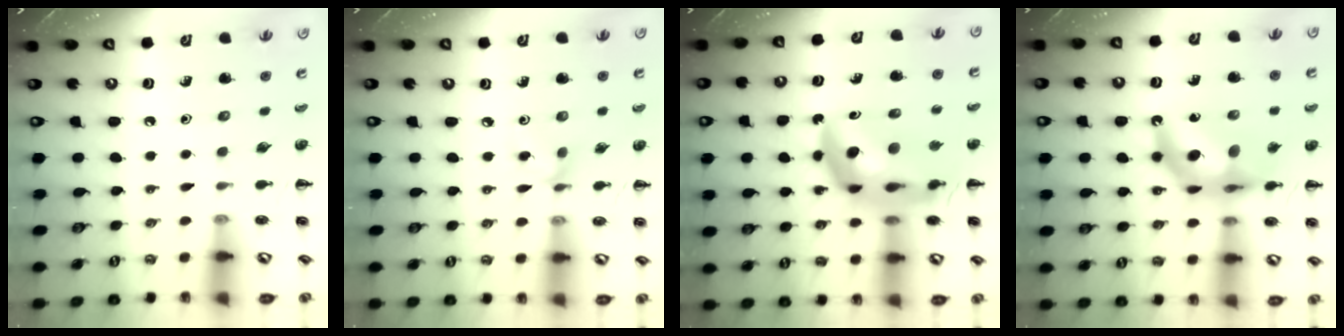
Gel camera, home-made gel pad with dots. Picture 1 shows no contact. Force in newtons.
{"total": 3.8, "press": 3.6, "slide": 1.1}
{"total": 17.0, "press": 16.4, "slide": 4.7}
{"total": 13.5, "press": 12.9, "slide": 4.0}